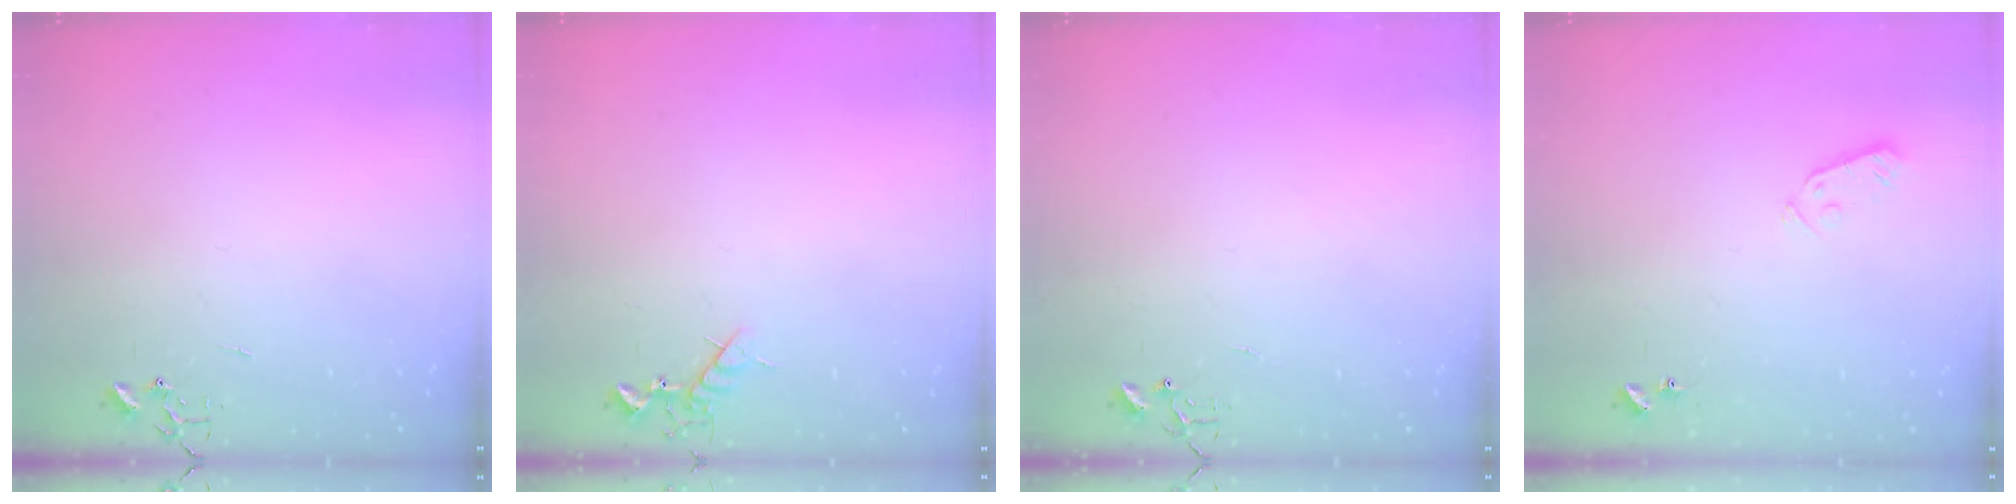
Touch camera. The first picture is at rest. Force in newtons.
{"total": 5.3, "press": 5.2, "slide": 1.0}
{"total": 4.9, "press": 4.8, "slide": 0.6}
{"total": 3.8, "press": 3.7, "slide": 0.9}